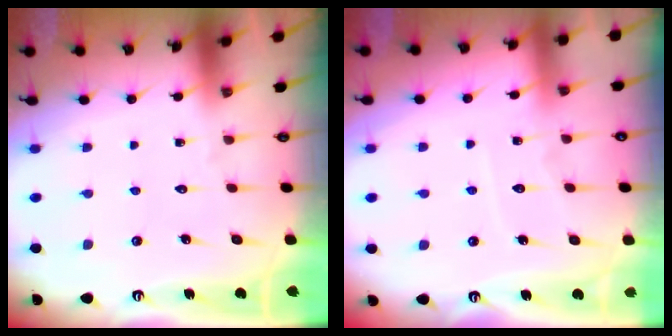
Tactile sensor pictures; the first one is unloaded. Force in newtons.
{"total": 6.1, "press": 6.1, "slide": 0.6}